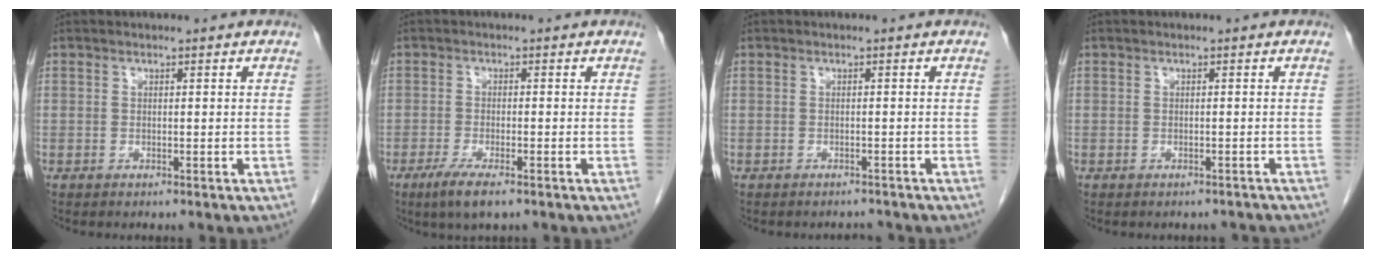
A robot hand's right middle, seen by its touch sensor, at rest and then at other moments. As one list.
[{"total": 4.6, "force": [-2.9, 0.8, 3.5], "torque": [-0.070, -0.012, -0.048]}, {"total": 1.8, "force": [-1.7, 0.5, -0.1], "torque": [0.000, -0.005, -0.023]}, {"total": 2.5, "force": [-2.3, 1.0, 0.3], "torque": [-0.007, -0.002, -0.027]}]